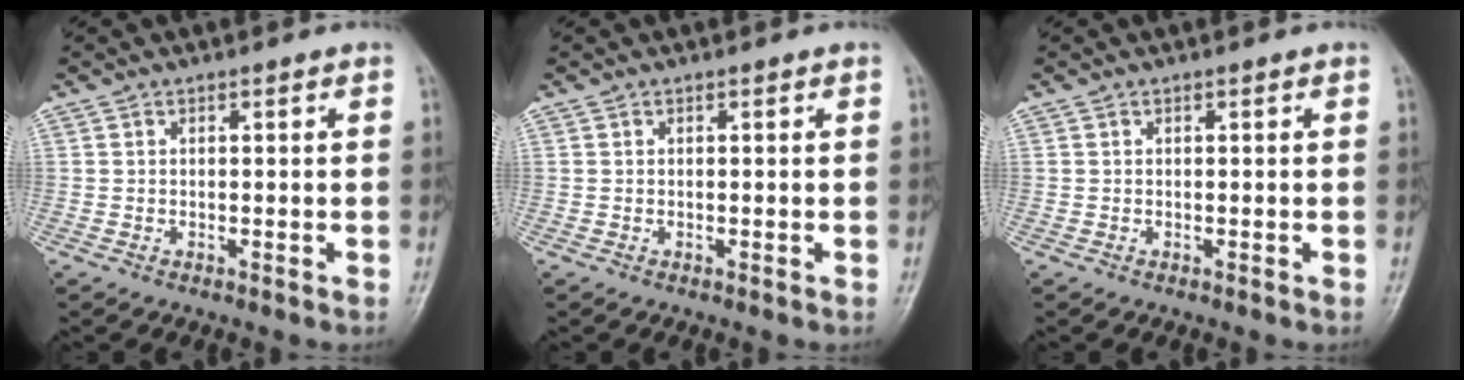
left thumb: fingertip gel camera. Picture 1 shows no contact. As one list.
[{"total": 0.0}, {"total": 0.0}]